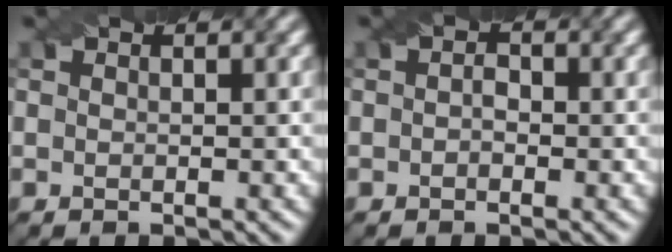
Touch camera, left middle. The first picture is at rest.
{"total": 1.2, "force": [-0.1, 0.8, 0.9], "torque": [-0.015, -0.002, -0.004]}